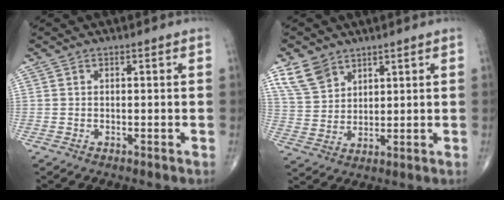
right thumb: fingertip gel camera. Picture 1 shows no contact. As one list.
[{"total": 7.2, "force": [4.8, 4.6, 2.8], "torque": [-0.041, -0.020, 0.105]}]